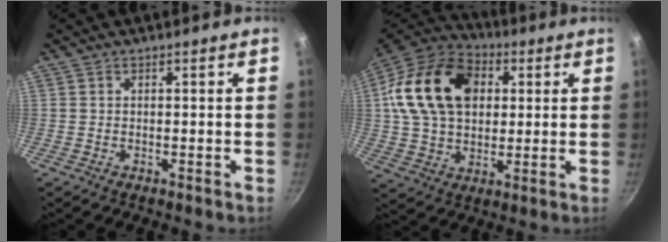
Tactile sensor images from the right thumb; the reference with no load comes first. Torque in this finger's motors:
{"motor_torque": [2.41, 2.60, 0.31, -0.11, 0.47]}